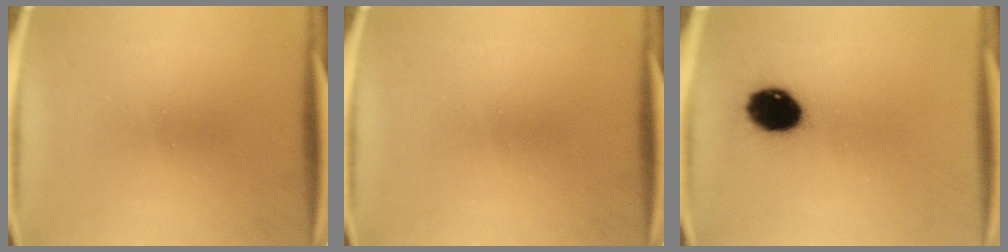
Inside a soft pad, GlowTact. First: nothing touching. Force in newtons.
{"total": 0.0}
{"total": 11.2}